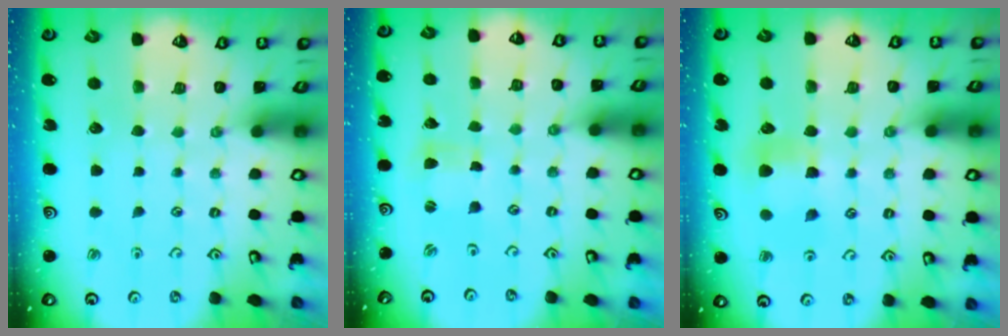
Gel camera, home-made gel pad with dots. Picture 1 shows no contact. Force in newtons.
{"total": 1.2, "press": 1.2, "slide": 0.2}
{"total": 5.8, "press": 5.8, "slide": 0.1}